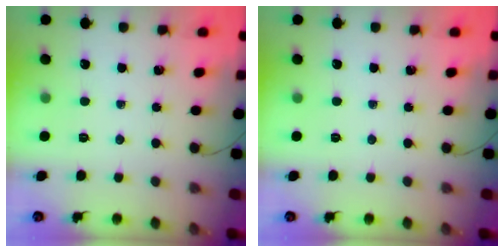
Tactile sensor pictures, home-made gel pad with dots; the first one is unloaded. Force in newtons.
{"total": 0.0}